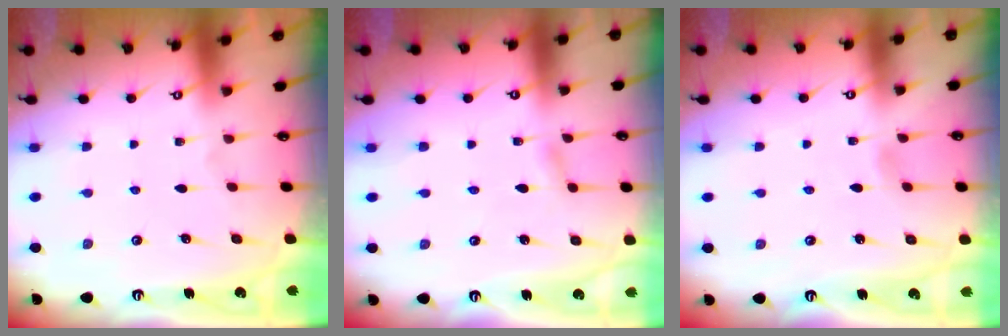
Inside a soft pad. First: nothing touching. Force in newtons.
{"total": 2.9, "press": 2.9, "slide": 0.3}
{"total": 2.6, "press": 2.6, "slide": 0.3}